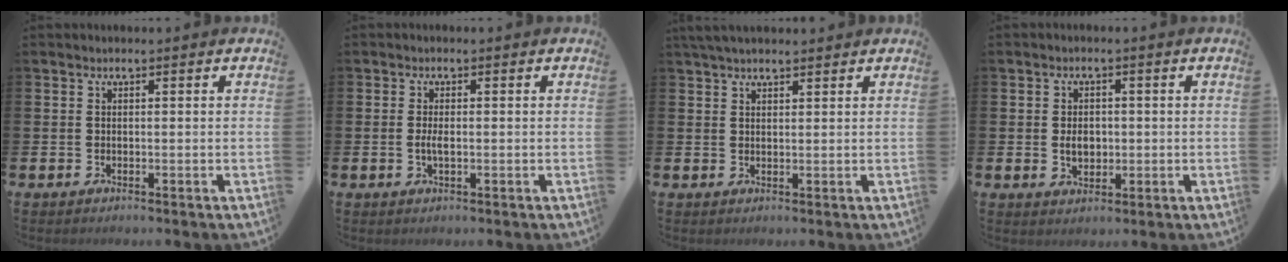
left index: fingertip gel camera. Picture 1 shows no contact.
{"total": 1.7, "force": [-0.2, 0.6, 1.6], "torque": [-0.021, -0.002, -0.007]}
{"total": 2.9, "force": [2.5, 0.8, 1.1], "torque": [-0.020, -0.005, 0.045]}
{"total": 3.1, "force": [0.0, 2.3, 2.1], "torque": [-0.020, 0.000, -0.009]}